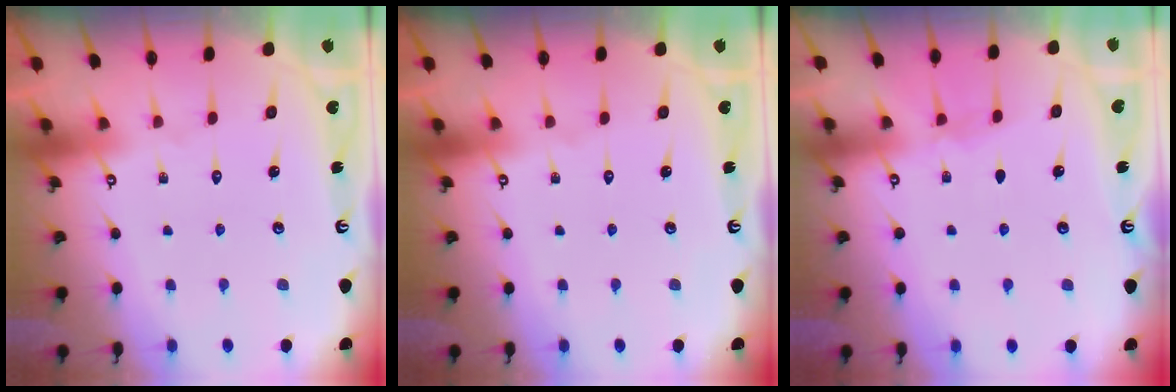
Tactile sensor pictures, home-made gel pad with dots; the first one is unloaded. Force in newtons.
{"total": 0.0}
{"total": 2.4, "press": 2.4, "slide": 0.3}